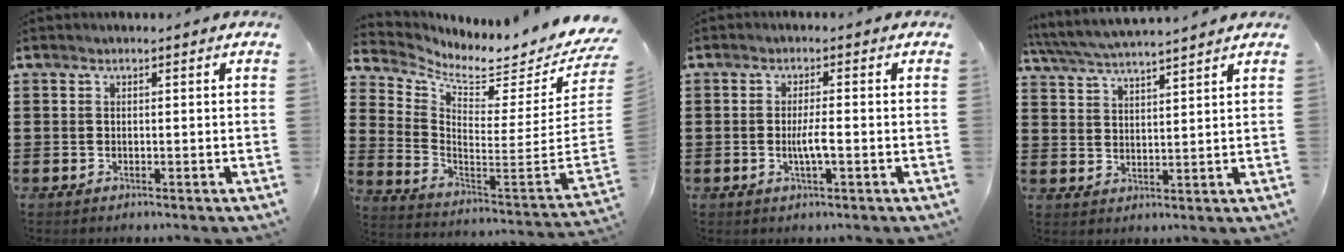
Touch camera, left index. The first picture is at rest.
{"total": 3.7, "force": [3.4, -0.2, 1.4], "torque": [-0.050, -0.063, 0.046]}
{"total": 3.1, "force": [-0.6, 0.4, 3.1], "torque": [-0.061, -0.004, -0.014]}
{"total": 4.6, "force": [4.4, -0.2, 1.2], "torque": [-0.040, -0.024, 0.076]}